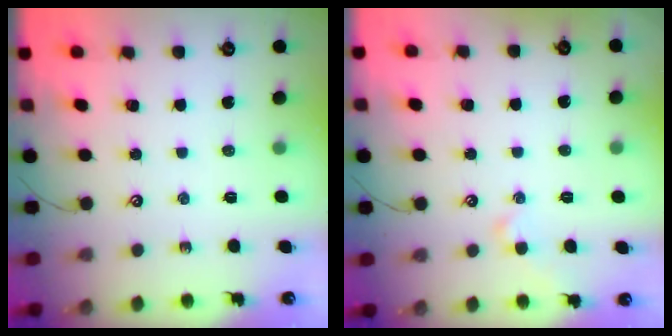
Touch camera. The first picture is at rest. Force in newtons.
{"total": 1.1, "press": 1.0, "slide": 0.3}